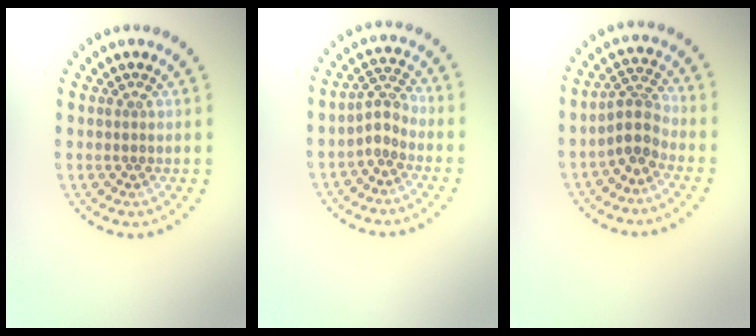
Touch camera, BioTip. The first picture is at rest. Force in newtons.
{"total": 2.0, "press": 1.5, "slide": 1.4}
{"total": 2.9, "press": 2.2, "slide": 1.9}